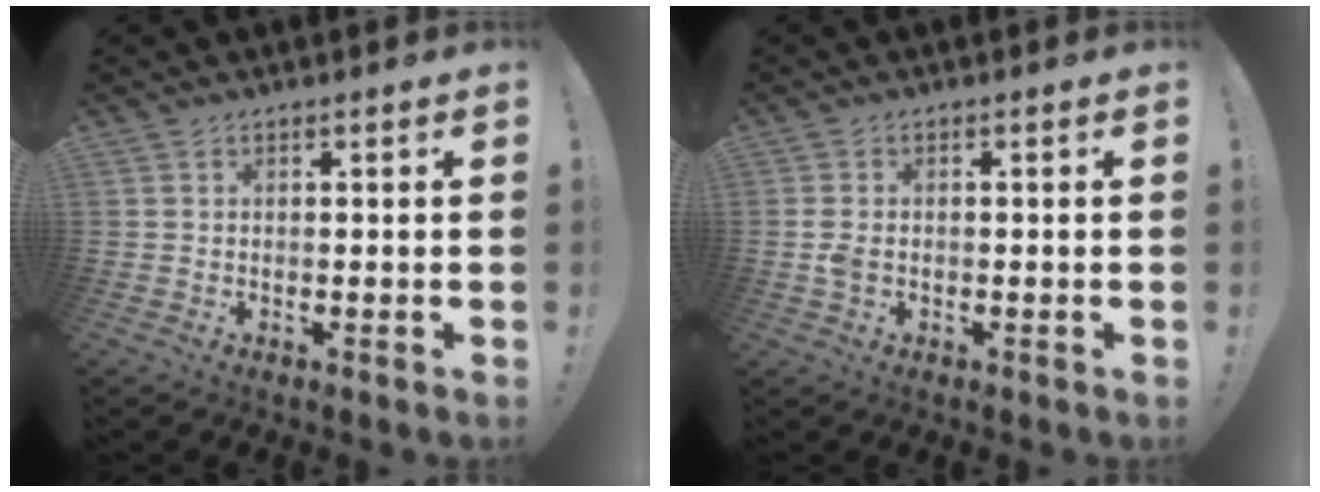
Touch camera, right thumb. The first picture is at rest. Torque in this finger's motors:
{"motor_torque": [-0.25, 0.31, 0.15, -0.28, 0.00]}